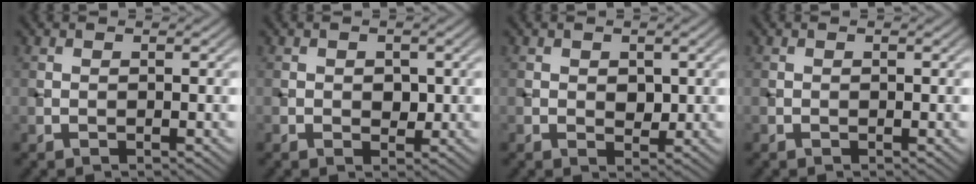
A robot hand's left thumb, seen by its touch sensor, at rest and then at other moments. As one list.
[{"total": 1.8, "force": [-0.1, 1.3, 1.2], "torque": [-0.021, -0.005, -0.001]}, {"total": 2.0, "force": [0.2, 1.3, 1.4], "torque": [-0.025, -0.004, 0.005]}, {"total": 0.0}]